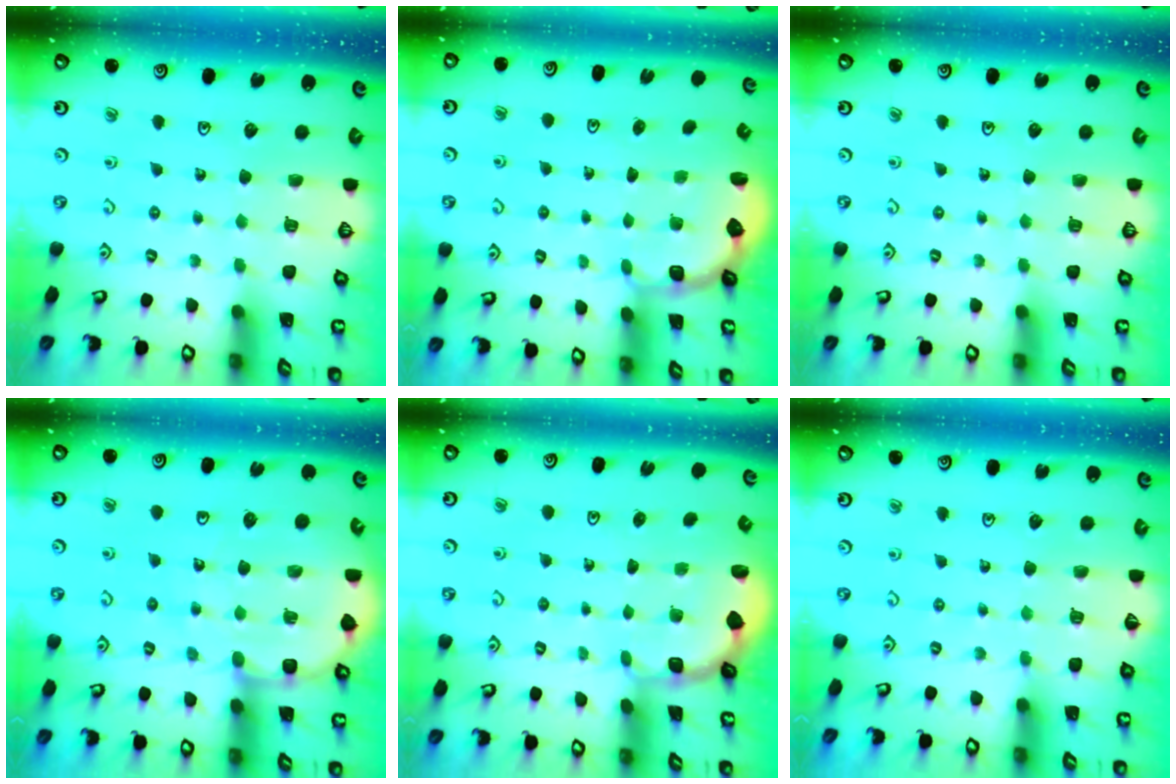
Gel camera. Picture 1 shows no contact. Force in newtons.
{"total": 2.7, "press": 2.3, "slide": 1.5}
{"total": 0.0}
{"total": 9.0, "press": 8.7, "slide": 2.1}
{"total": 1.7, "press": 1.5, "slide": 0.7}
{"total": 4.4, "press": 4.4, "slide": 0.5}